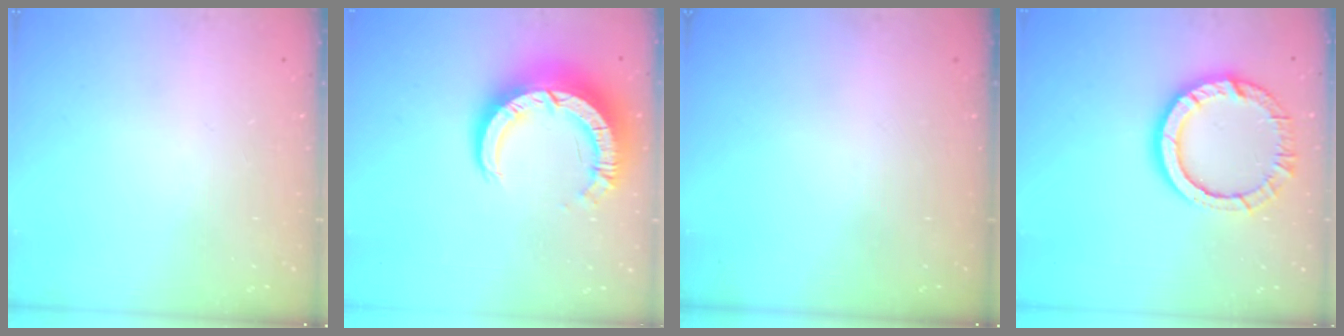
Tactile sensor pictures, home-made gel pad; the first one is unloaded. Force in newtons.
{"total": 12.0, "press": 11.9, "slide": 1.2}
{"total": 0.0}
{"total": 12.7, "press": 12.6, "slide": 0.9}